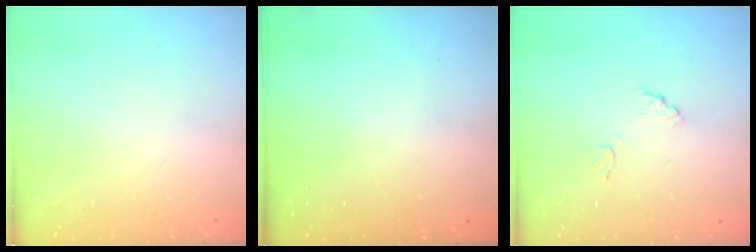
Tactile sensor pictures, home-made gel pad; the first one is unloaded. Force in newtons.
{"total": 3.1, "press": 3.1, "slide": 0.1}
{"total": 9.5, "press": 9.5, "slide": 0.6}